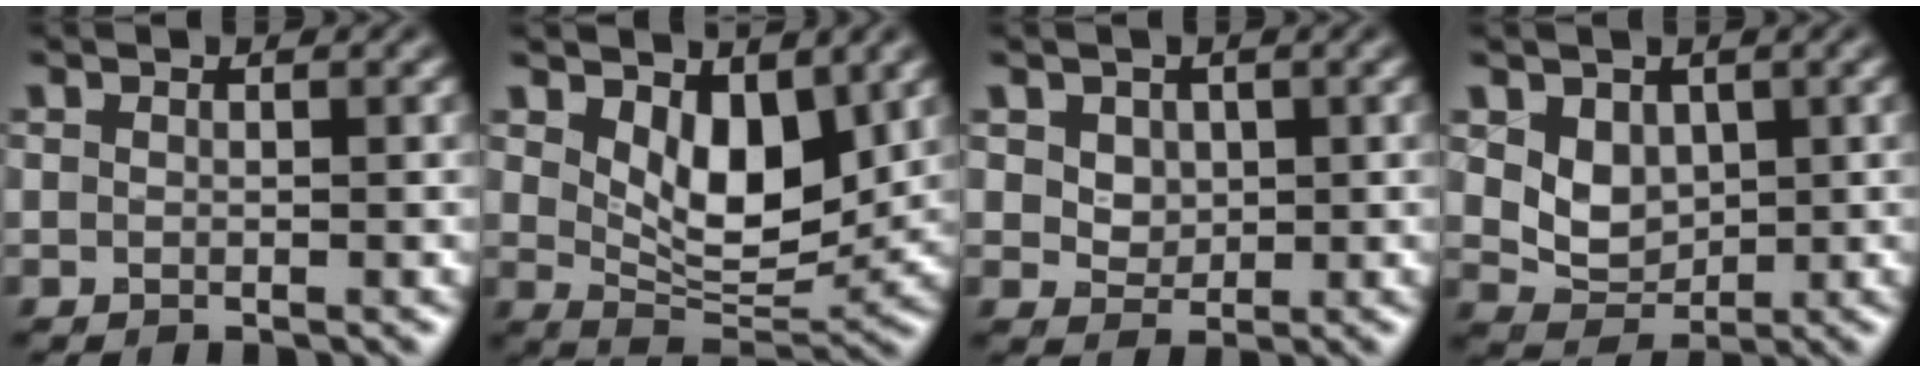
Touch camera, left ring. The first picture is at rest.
{"total": 5.8, "force": [2.3, 3.1, 4.3], "torque": [-0.076, -0.018, 0.040]}
{"total": 2.8, "force": [1.2, 2.2, 1.3], "torque": [-0.043, 0.000, 0.038]}
{"total": 3.0, "force": [1.0, 2.3, 1.5], "torque": [-0.034, -0.010, 0.020]}